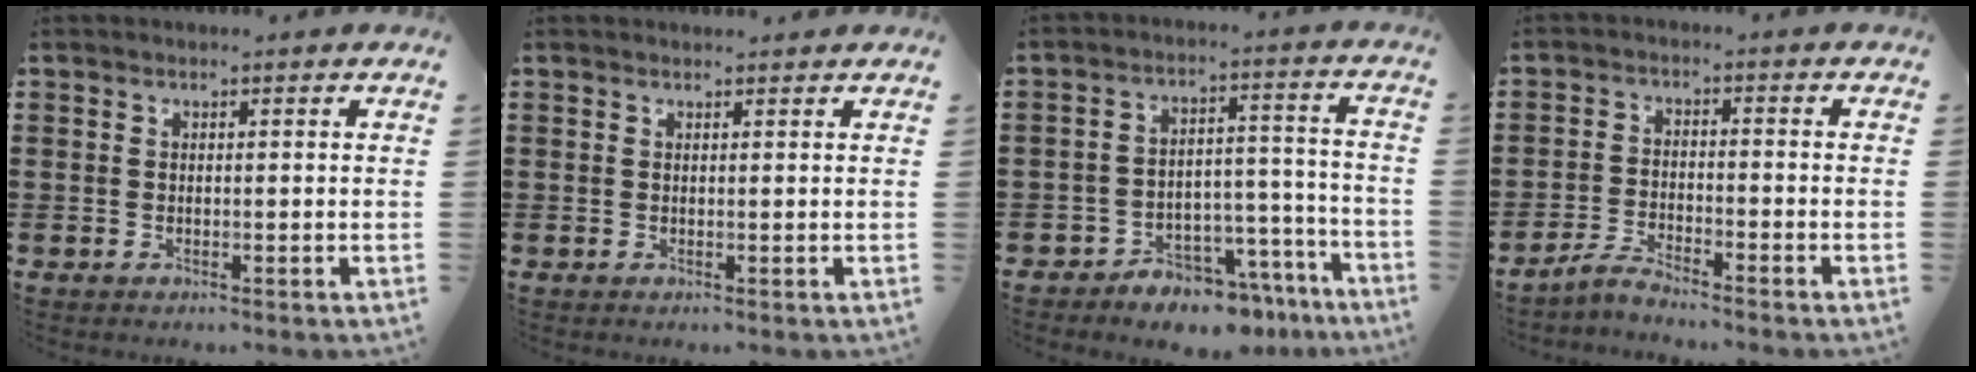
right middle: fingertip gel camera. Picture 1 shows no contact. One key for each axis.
{"total": 0.7, "fx": 0.7, "fy": 0.1, "fz": 0.0, "tx": 0.005, "ty": -0.002, "tz": 0.012}
{"total": 6.4, "fx": -6.1, "fy": 1.6, "fz": 0.9, "tx": -0.013, "ty": 0.025, "tz": -0.117}
{"total": 3.1, "fx": -2.9, "fy": 0.0, "fz": 1.0, "tx": -0.036, "ty": -0.001, "tz": -0.062}